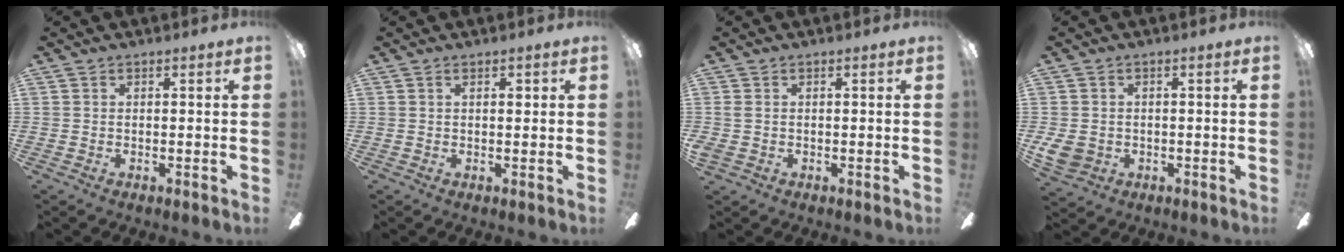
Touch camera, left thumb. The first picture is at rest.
{"total": 1.2, "force": [0.6, 0.5, 1.0], "torque": [-0.013, -0.001, 0.008]}
{"total": 1.2, "force": [-0.3, 0.9, 0.8], "torque": [-0.016, 0.004, -0.007]}
{"total": 4.7, "force": [-0.8, 3.9, 2.4], "torque": [-0.062, 0.003, -0.014]}